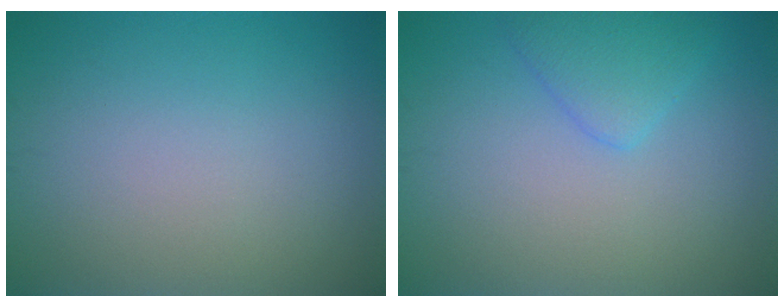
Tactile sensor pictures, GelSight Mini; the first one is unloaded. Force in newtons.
{"total": 2.3, "press": 2.3, "slide": 0.2}